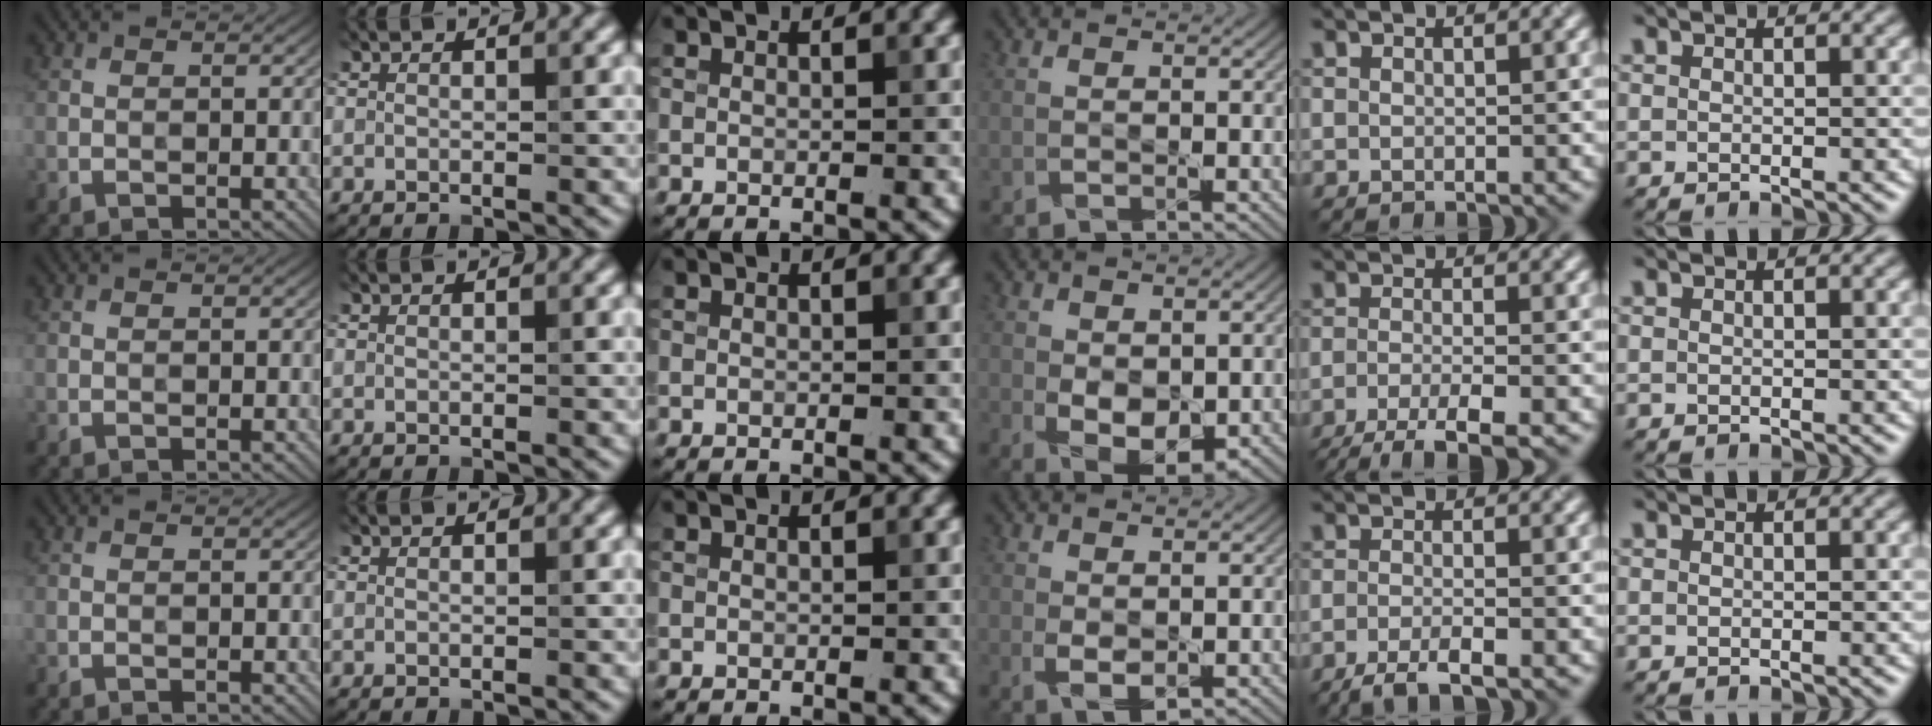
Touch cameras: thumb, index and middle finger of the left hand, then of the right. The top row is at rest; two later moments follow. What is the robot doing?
{"motion": "dispense", "object": "pipette"}